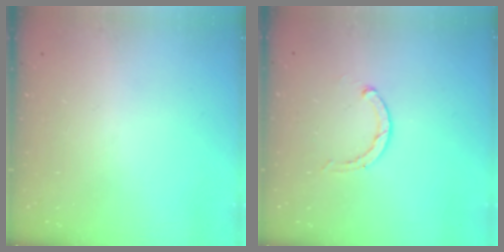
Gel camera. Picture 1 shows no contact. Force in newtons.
{"total": 2.3, "press": 2.3, "slide": 0.3}